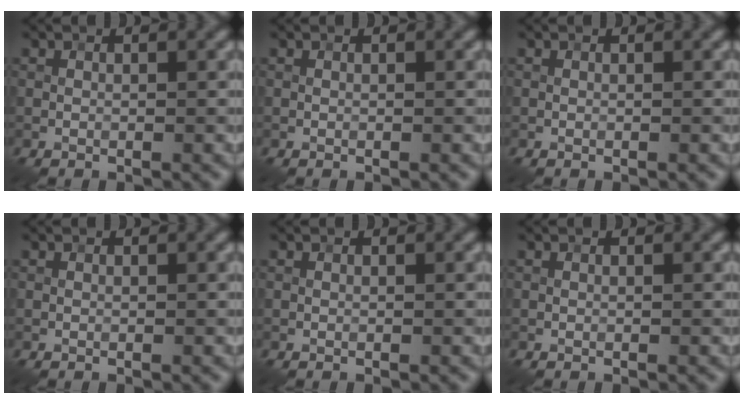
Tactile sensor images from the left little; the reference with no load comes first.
{"total": 0.0}
{"total": 0.0}
{"total": 0.0}
{"total": 0.0}
{"total": 0.0}